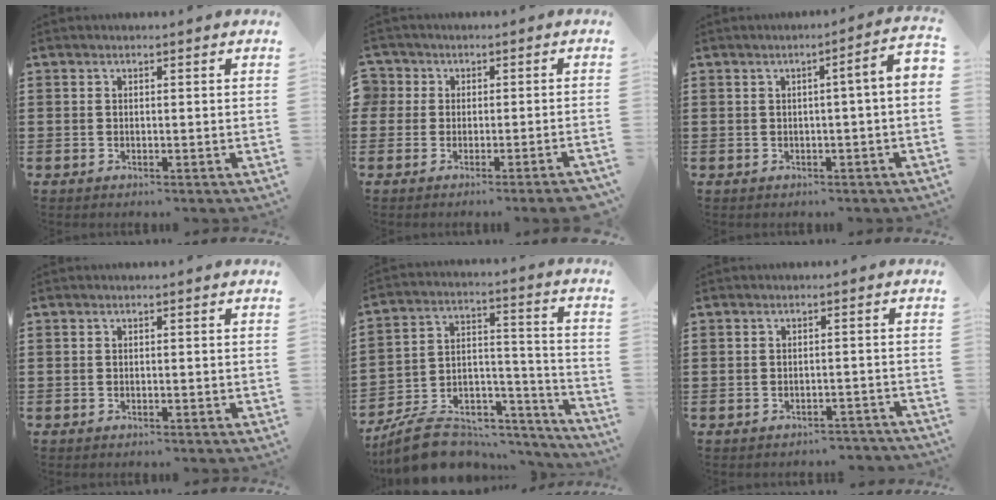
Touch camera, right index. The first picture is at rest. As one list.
[{"total": 2.0, "force": [-1.6, 1.1, 0.3], "torque": [-0.012, 0.007, -0.036]}, {"total": 3.4, "force": [-0.5, -0.1, 3.4], "torque": [-0.050, -0.007, -0.014]}, {"total": 0.0}, {"total": 9.5, "force": [-8.0, 3.8, 3.2], "torque": [-0.060, 0.021, -0.149]}, {"total": 2.0, "force": [-2.0, 0.4, 0.0], "torque": [-0.007, 0.000, -0.042]}]